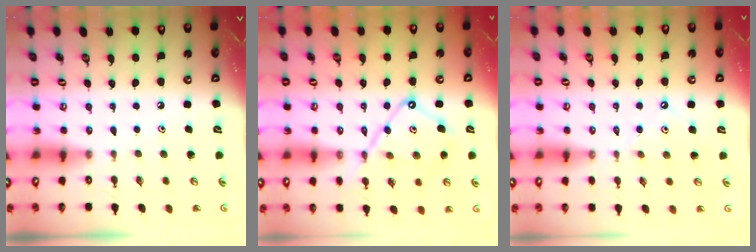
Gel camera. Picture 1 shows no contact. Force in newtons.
{"total": 14.2, "press": 14.1, "slide": 1.5}
{"total": 1.9, "press": 1.9, "slide": 0.3}